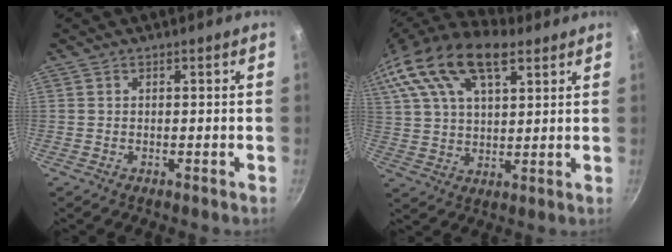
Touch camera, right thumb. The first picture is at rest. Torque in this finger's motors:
{"motor_torque": [-0.78, 1.75, 0.64, -0.31, 0.34]}